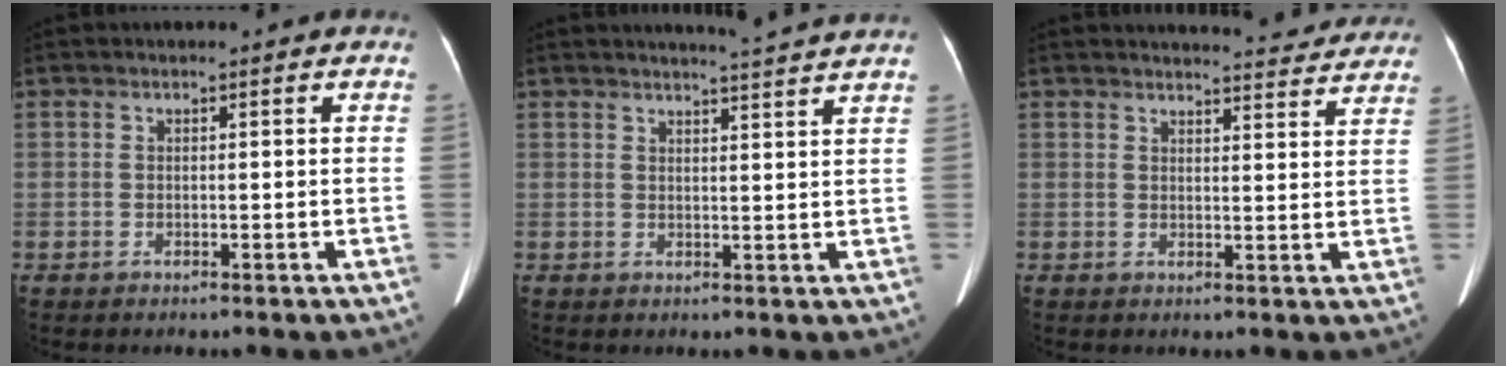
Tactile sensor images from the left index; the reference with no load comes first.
{"total": 6.1, "force": [5.7, -1.2, 1.8], "torque": [-0.029, -0.003, 0.060]}
{"total": 11.5, "force": [11.1, 1.7, 2.3], "torque": [-0.012, -0.012, 0.111]}